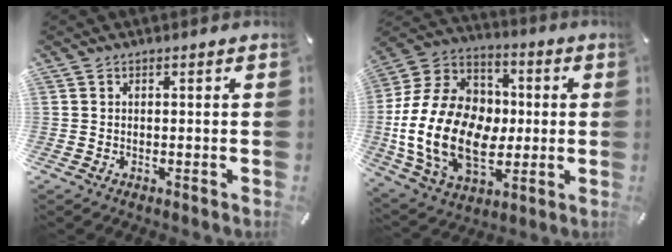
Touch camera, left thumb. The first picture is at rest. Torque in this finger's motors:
{"motor_torque": [1.50, 2.34, 2.77, 0.00, 1.05]}